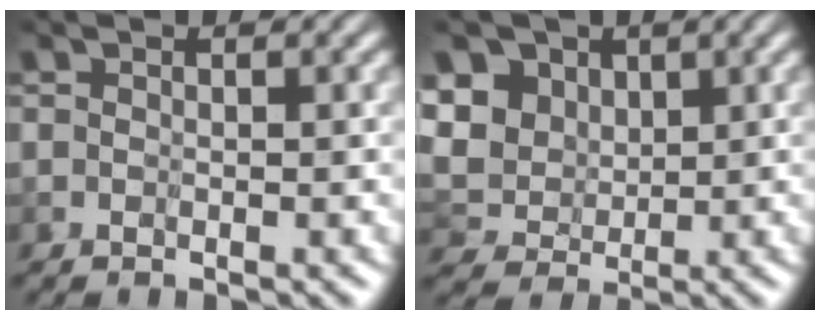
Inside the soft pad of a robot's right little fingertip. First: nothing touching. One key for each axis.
{"total": 9.3, "fx": 4.3, "fy": 7.4, "fz": 3.6, "tx": -0.107, "ty": 0.016, "tz": 0.071}